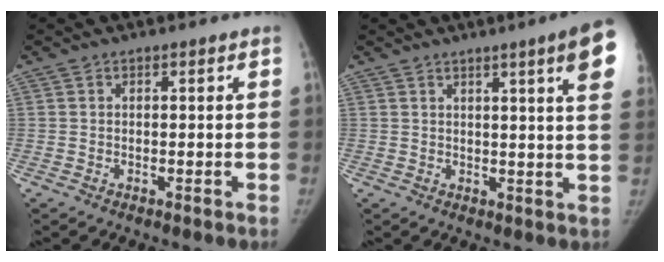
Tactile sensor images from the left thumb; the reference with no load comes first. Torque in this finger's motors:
{"motor_torque": [1.55, 1.44, 1.18, -0.41, 0.07]}